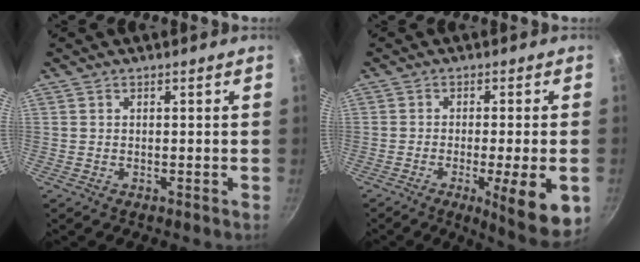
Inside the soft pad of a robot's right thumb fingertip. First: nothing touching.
{"total": 11.5, "force": [-3.6, 2.0, 10.7], "torque": [-0.145, 0.001, -0.047]}